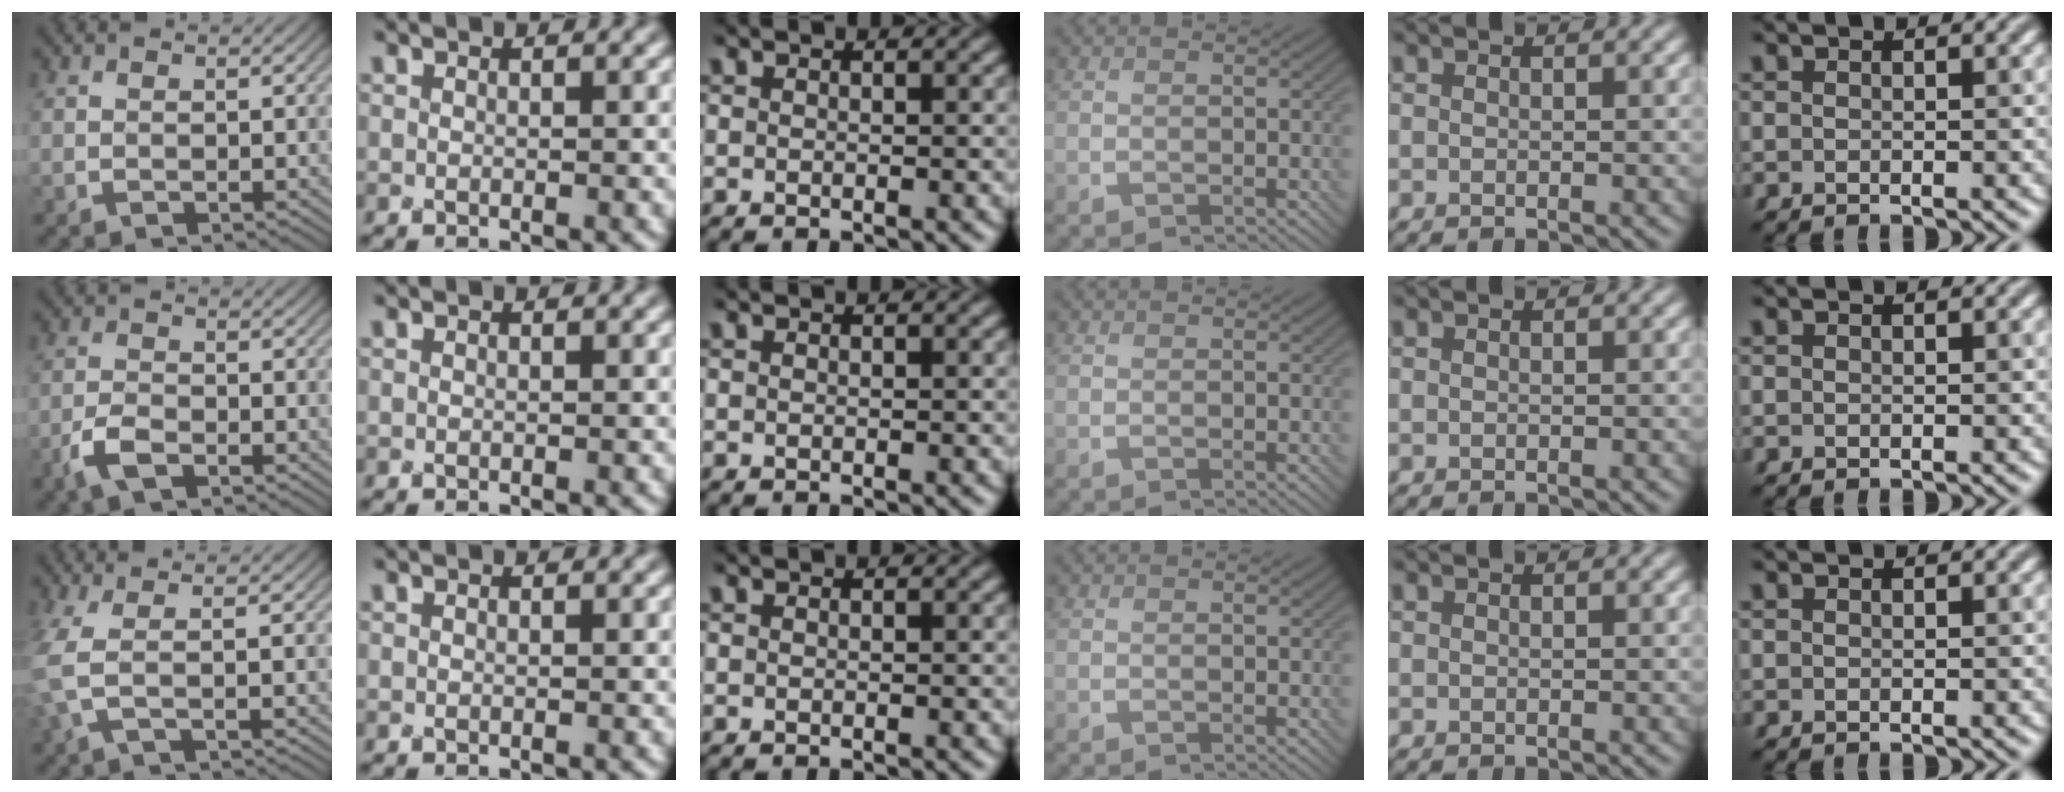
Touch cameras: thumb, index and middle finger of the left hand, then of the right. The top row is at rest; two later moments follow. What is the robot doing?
{"motion": "screw", "object": "bottle cap"}